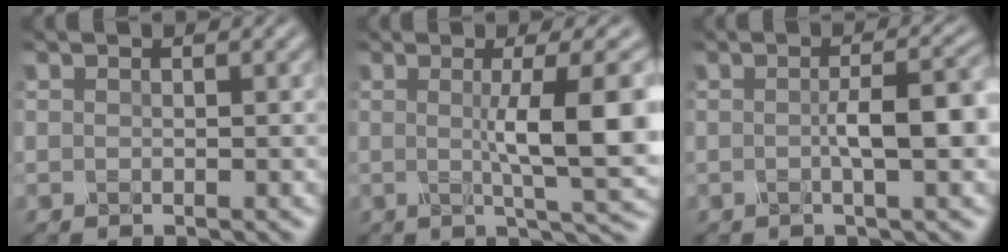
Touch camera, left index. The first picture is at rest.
{"total": 7.6, "force": [0.3, 1.3, 7.5], "torque": [-0.107, 0.002, 0.006]}
{"total": 4.7, "force": [-0.6, 1.3, 4.5], "torque": [-0.082, 0.003, -0.010]}